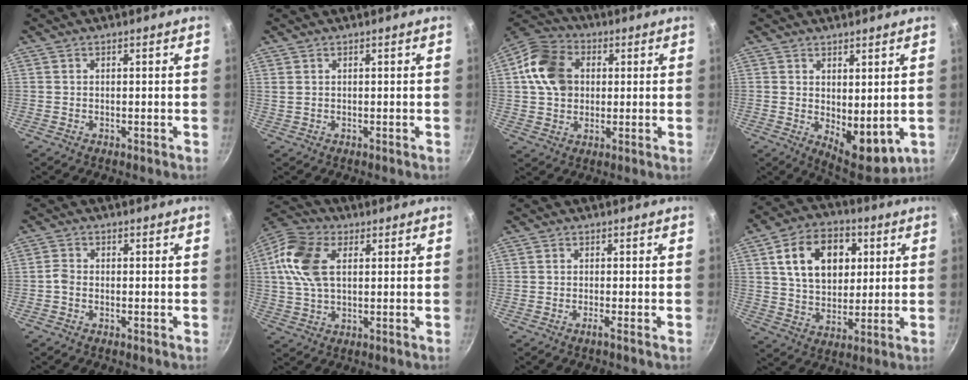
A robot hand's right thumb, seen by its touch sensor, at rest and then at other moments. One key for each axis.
{"total": 0.8, "fx": 0.5, "fy": 0.4, "fz": 0.5, "tx": -0.011, "ty": 0.000, "tz": 0.010}
{"total": 12.7, "fx": 2.0, "fy": 10.0, "fz": 7.7, "tx": -0.119, "ty": 0.009, "tz": 0.022}
{"total": 9.0, "fx": 1.1, "fy": 4.8, "fz": 7.5, "tx": -0.083, "ty": -0.030, "tz": 0.030}
{"total": 1.7, "fx": -0.9, "fy": 1.1, "fz": 1.0, "tx": -0.023, "ty": 0.011, "tz": -0.023}
{"total": 12.1, "fx": 2.6, "fy": 7.4, "fz": 9.1, "tx": -0.167, "ty": 0.012, "tz": 0.037}
{"total": 0.9, "fx": -0.7, "fy": -0.4, "fz": 0.6, "tx": -0.016, "ty": 0.000, "tz": -0.017}
{"total": 16.1, "fx": 4.3, "fy": 11.3, "fz": 10.6, "tx": -0.140, "ty": 0.000, "tz": 0.069}